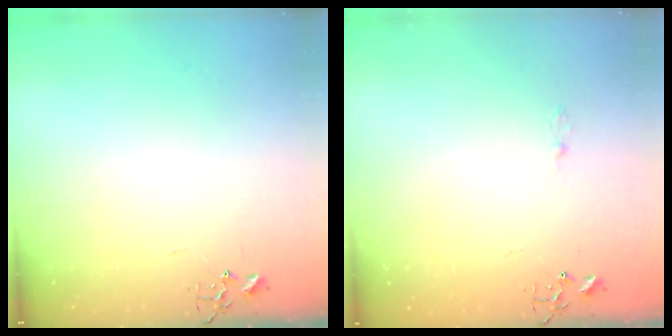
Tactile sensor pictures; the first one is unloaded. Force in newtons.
{"total": 2.5, "press": 2.5, "slide": 0.3}